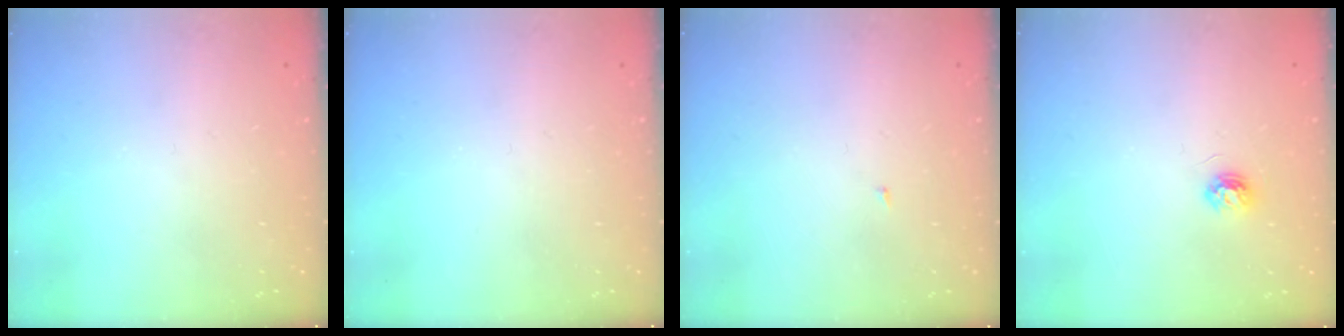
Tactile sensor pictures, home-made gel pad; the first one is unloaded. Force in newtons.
{"total": 0.0}
{"total": 1.8, "press": 1.8, "slide": 0.2}
{"total": 4.5, "press": 4.4, "slide": 0.5}